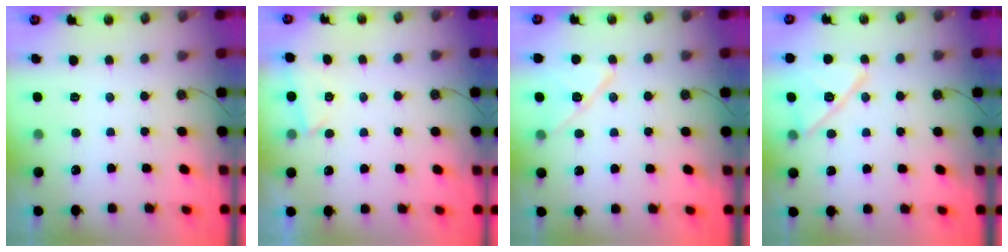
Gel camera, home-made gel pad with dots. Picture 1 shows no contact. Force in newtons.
{"total": 2.8, "press": 2.1, "slide": 1.8}
{"total": 11.0, "press": 10.9, "slide": 1.6}
{"total": 13.1, "press": 13.1, "slide": 0.6}